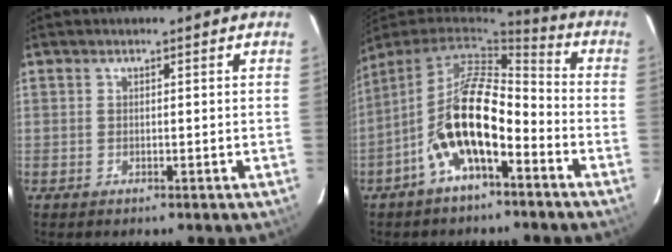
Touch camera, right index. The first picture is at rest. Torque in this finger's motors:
{"motor_torque": [1.70, -0.44, 1.05, 0.21]}